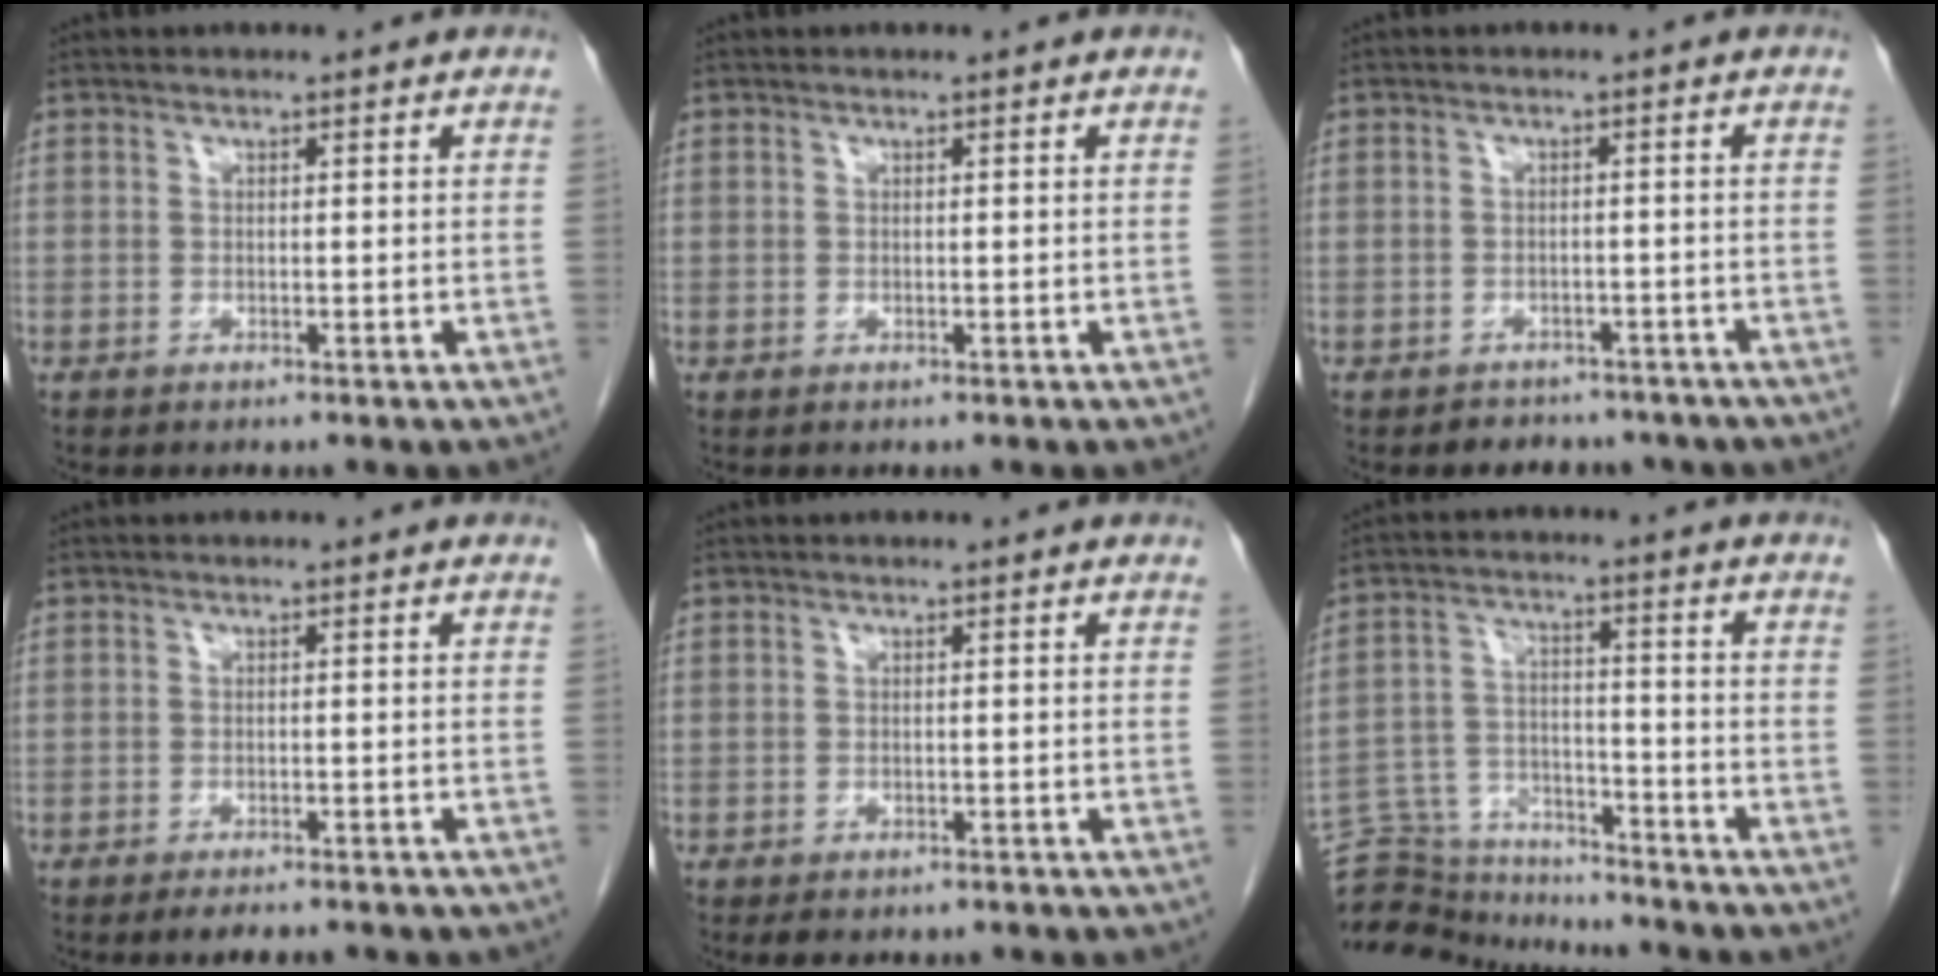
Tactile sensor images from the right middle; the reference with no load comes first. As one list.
[{"total": 0.0}, {"total": 6.9, "force": [-5.9, 3.5, 1.2], "torque": [-0.009, 0.007, -0.061]}, {"total": 5.9, "force": [-5.0, 1.2, 2.9], "torque": [-0.031, -0.006, -0.062]}, {"total": 3.8, "force": [-3.1, 1.7, 1.6], "torque": [-0.019, -0.004, -0.036]}, {"total": 12.8, "force": [-12.6, 1.9, 1.2], "torque": [-0.021, 0.033, -0.207]}]